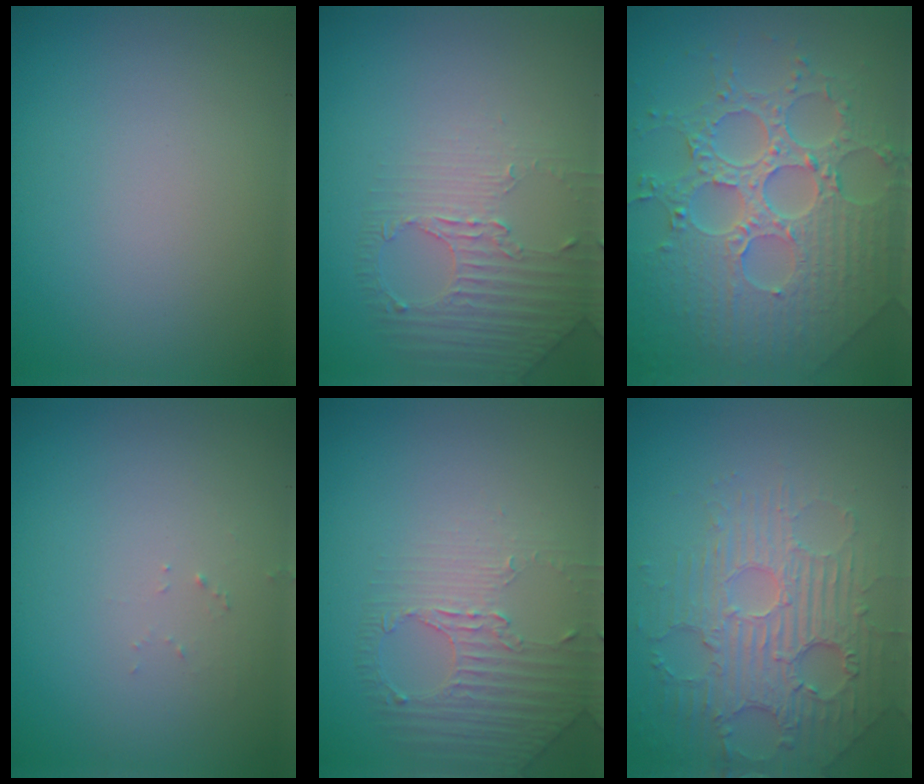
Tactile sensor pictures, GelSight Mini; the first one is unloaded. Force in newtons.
{"total": 1.8, "press": 1.5, "slide": 1.0}
{"total": 7.9, "press": 5.9, "slide": 5.4}
{"total": 0.7, "press": 0.7, "slide": 0.1}
{"total": 1.8, "press": 1.5, "slide": 1.0}
{"total": 4.3, "press": 4.0, "slide": 1.8}